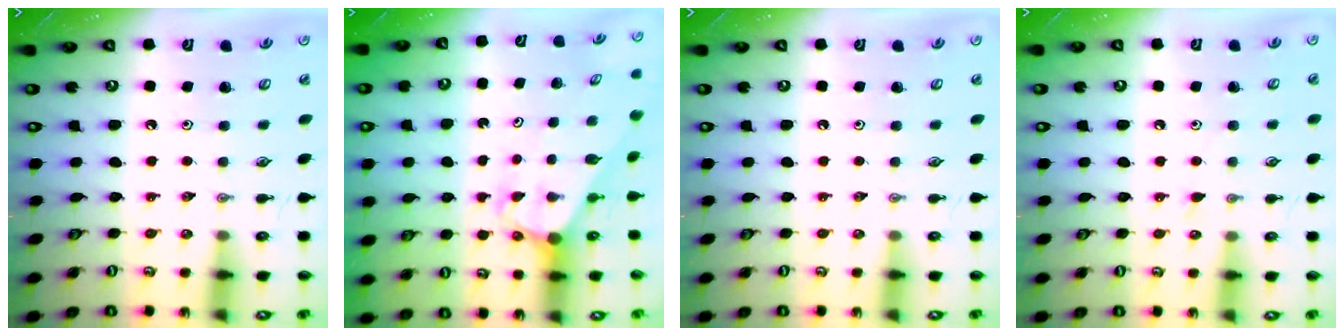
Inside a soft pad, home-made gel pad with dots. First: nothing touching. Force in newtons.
{"total": 3.0, "press": 3.0, "slide": 0.0}
{"total": 0.0}
{"total": 5.5, "press": 5.4, "slide": 0.6}